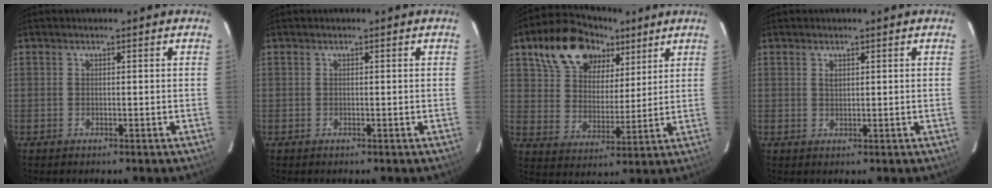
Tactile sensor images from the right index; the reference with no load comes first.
{"total": 0.0}
{"total": 17.5, "force": [10.1, 10.5, 9.6], "torque": [-0.205, 0.057, 0.184]}
{"total": 1.1, "force": [0.6, 0.7, 0.7], "torque": [-0.012, 0.004, 0.011]}